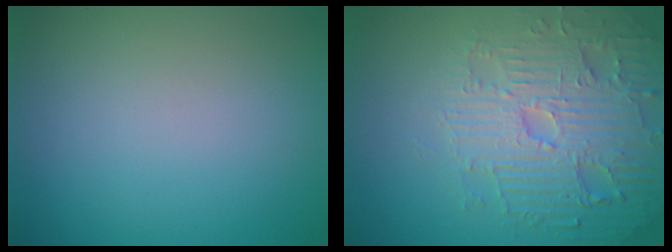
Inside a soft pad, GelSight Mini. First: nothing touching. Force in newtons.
{"total": 5.4, "press": 5.3, "slide": 1.3}